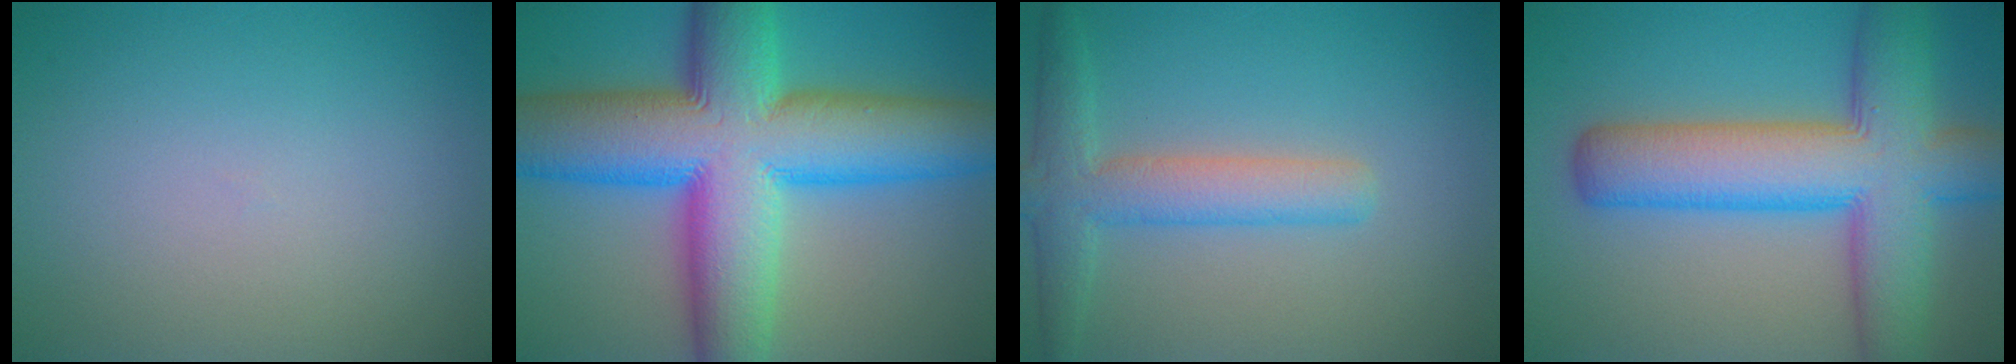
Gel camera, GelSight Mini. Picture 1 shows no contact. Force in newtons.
{"total": 16.5, "press": 16.5, "slide": 0.2}
{"total": 4.4, "press": 4.4, "slide": 0.3}
{"total": 11.1, "press": 11.1, "slide": 0.4}